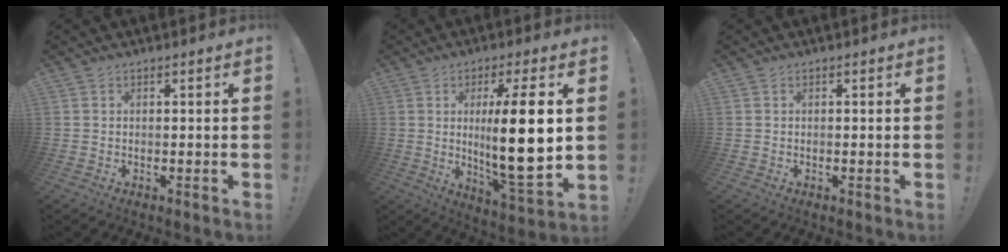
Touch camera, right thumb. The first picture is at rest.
{"total": 17.8, "force": [1.7, 3.2, 17.5], "torque": [-0.289, -0.026, 0.014]}
{"total": 0.0}